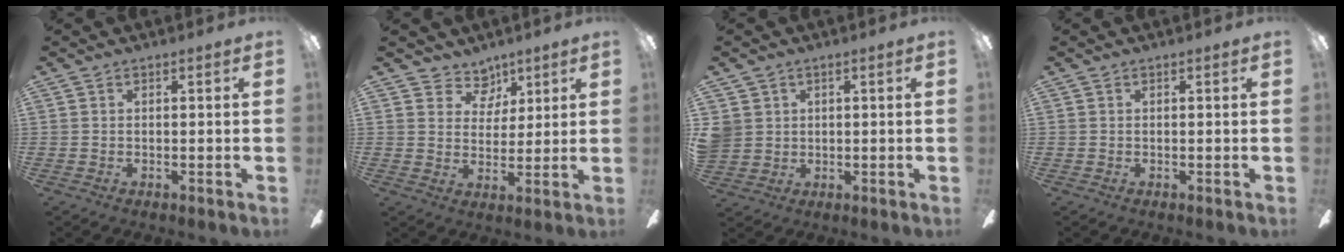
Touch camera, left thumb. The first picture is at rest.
{"total": 6.6, "force": [4.7, 4.5, 0.9], "torque": [-0.011, -0.029, 0.086]}
{"total": 4.3, "force": [1.2, 4.1, 0.7], "torque": [-0.023, 0.005, 0.022]}
{"total": 0.0}